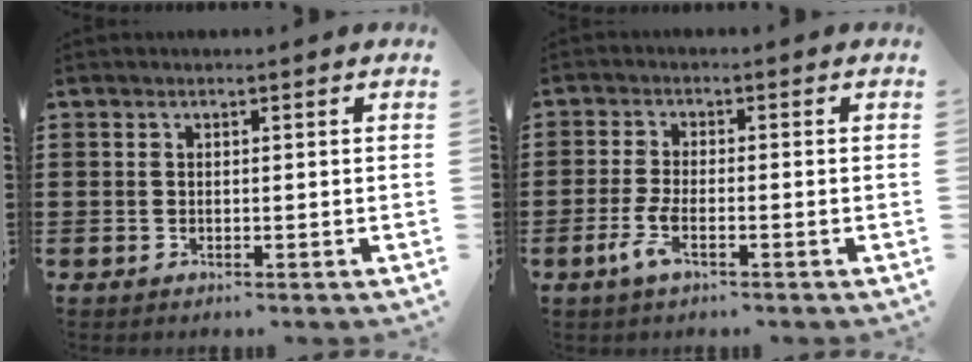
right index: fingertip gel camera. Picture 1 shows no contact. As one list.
[{"total": 3.8, "force": [-1.8, 0.9, 3.2], "torque": [-0.082, -0.011, -0.040]}]